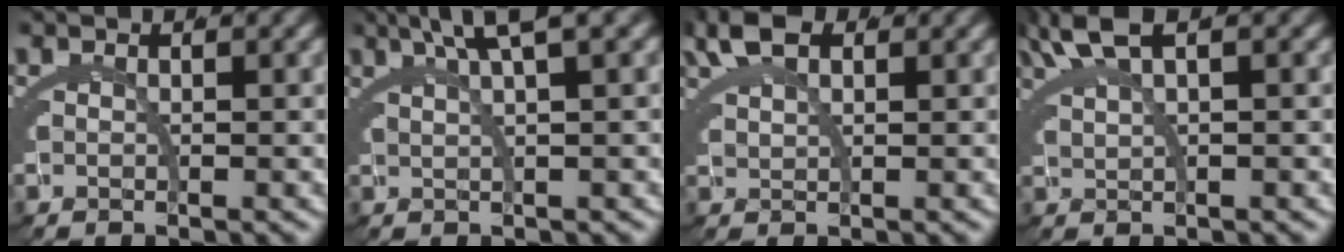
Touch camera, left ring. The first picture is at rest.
{"total": 4.7, "force": [3.2, -1.0, 3.3], "torque": [-0.032, 0.025, 0.054]}
{"total": 3.2, "force": [2.4, 1.1, 1.9], "torque": [-0.045, 0.001, 0.048]}
{"total": 3.0, "force": [2.3, -0.6, 1.8], "torque": [-0.031, 0.010, 0.047]}